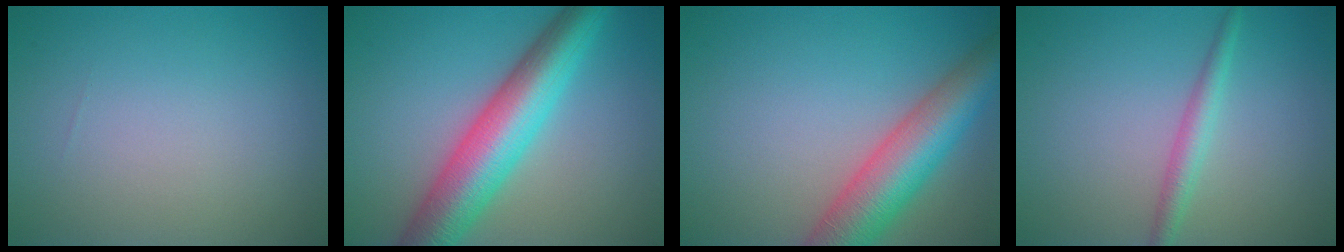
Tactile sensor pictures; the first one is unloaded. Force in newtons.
{"total": 9.0, "press": 9.0, "slide": 0.2}
{"total": 8.0, "press": 8.0, "slide": 0.3}
{"total": 2.1, "press": 2.1, "slide": 0.1}